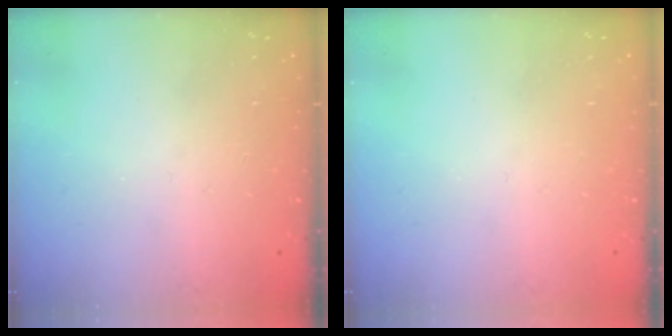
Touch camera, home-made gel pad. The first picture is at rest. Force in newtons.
{"total": 0.0}